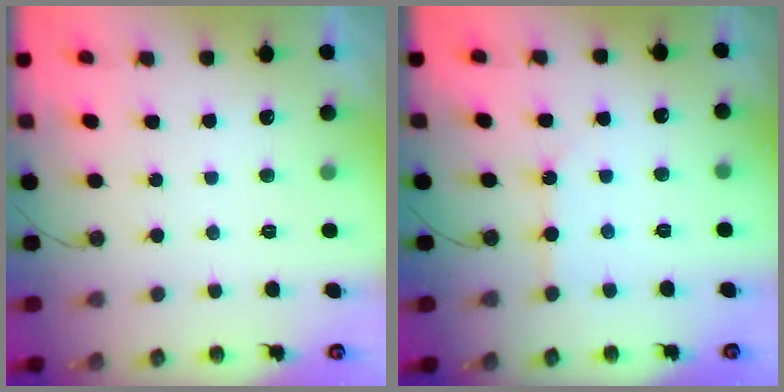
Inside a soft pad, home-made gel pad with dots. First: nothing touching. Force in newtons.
{"total": 3.8, "press": 3.8, "slide": 0.6}